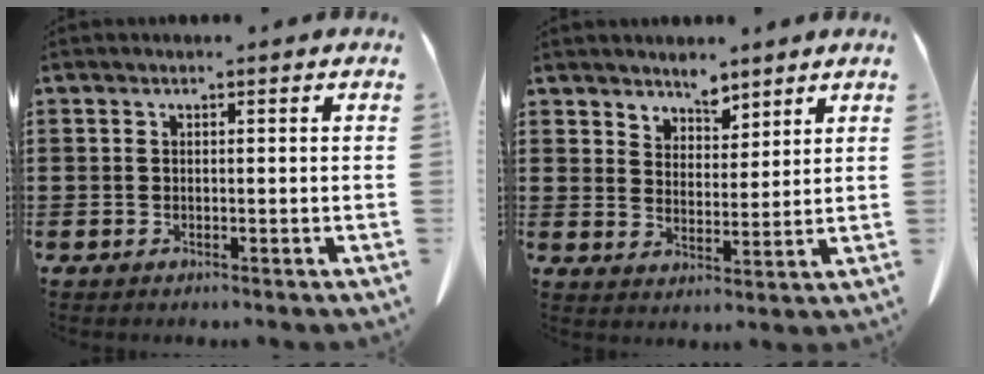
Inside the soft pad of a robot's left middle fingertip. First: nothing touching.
{"total": 4.2, "force": [3.8, 1.7, 0.0], "torque": [-0.017, -0.011, 0.072]}